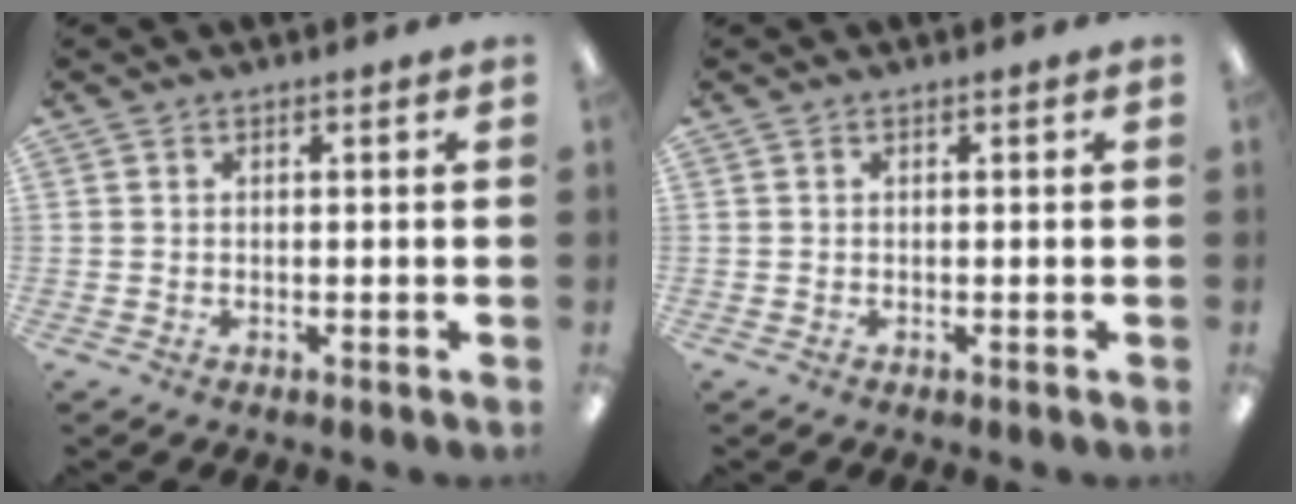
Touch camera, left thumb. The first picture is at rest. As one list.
[{"total": 0.0}]